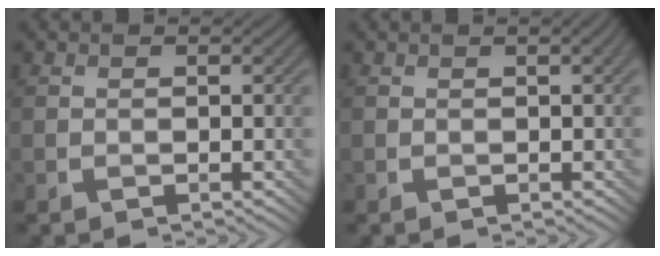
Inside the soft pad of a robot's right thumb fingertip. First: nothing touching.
{"total": 1.0, "force": [0.3, 0.0, 0.9], "torque": [-0.014, 0.006, 0.004]}